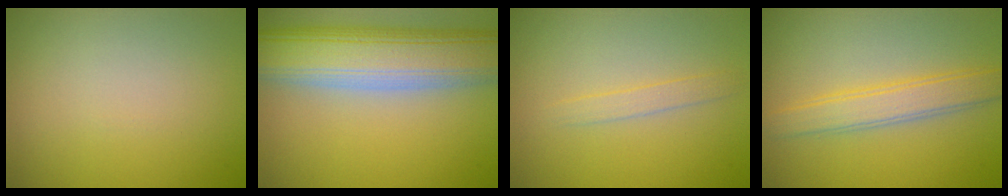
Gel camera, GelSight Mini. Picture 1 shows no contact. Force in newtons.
{"total": 11.1, "press": 11.0, "slide": 0.8}
{"total": 1.3, "press": 1.3, "slide": 0.1}
{"total": 3.5, "press": 3.5, "slide": 0.1}